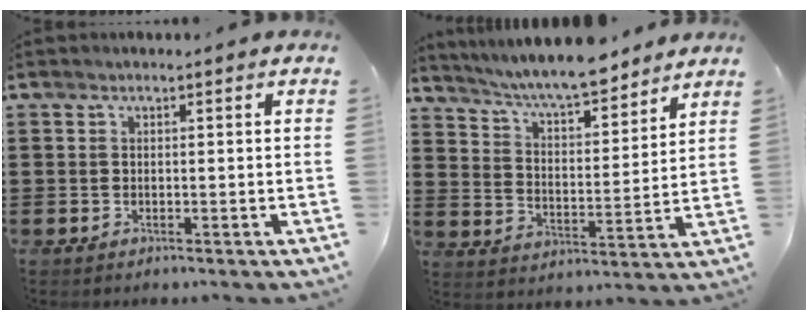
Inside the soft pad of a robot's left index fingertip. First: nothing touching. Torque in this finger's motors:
{"motor_torque": [2.14, 0.00, 0.40, 0.21]}